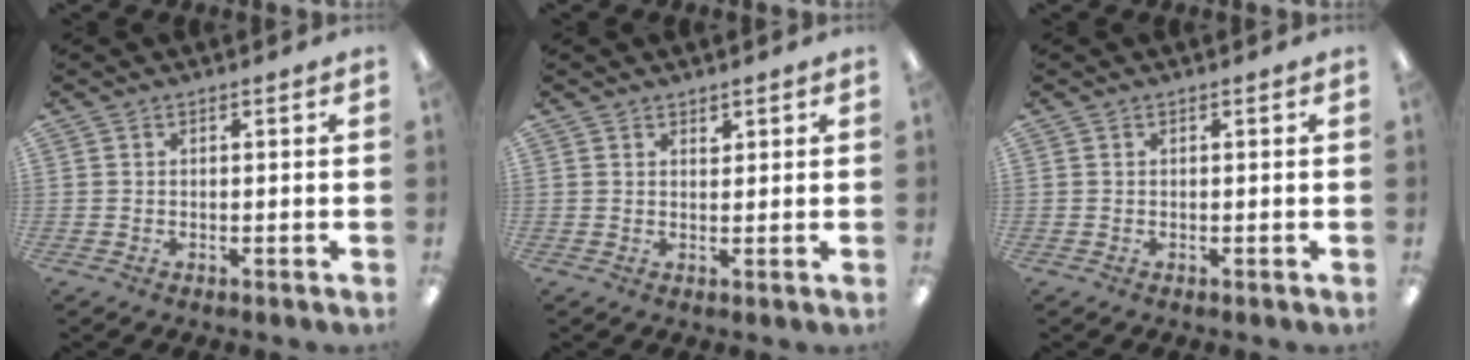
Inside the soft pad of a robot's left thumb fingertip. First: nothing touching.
{"total": 1.4, "force": [1.2, 0.8, 0.1], "torque": [0.013, -0.007, 0.020]}
{"total": 0.0}